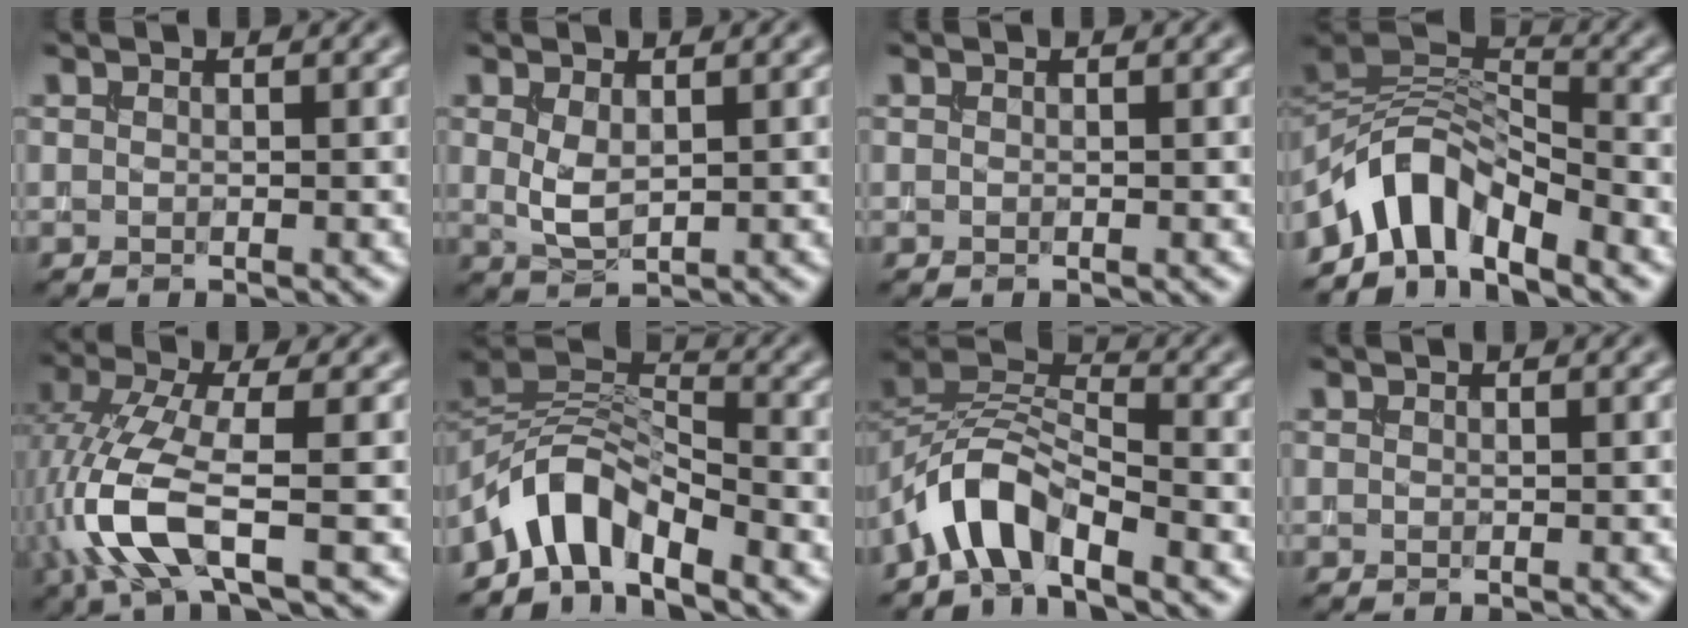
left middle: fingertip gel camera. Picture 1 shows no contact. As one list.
[{"total": 2.2, "force": [0.5, 1.1, 1.9], "torque": [-0.047, -0.002, 0.015]}, {"total": 0.0}, {"total": 6.3, "force": [-4.7, 2.7, 3.2], "torque": [-0.039, 0.005, -0.099]}, {"total": 6.9, "force": [-2.3, 2.1, 6.2], "torque": [-0.155, 0.002, -0.054]}, {"total": 5.5, "force": [-4.3, 2.1, 2.7], "torque": [-0.039, 0.006, -0.092]}, {"total": 5.2, "force": [-3.7, 1.8, 3.1], "torque": [-0.051, 0.013, -0.078]}, {"total": 0.0}]